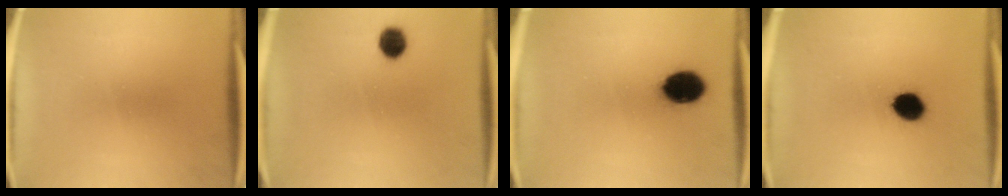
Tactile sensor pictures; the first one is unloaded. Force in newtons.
{"total": 4.8}
{"total": 10.0}
{"total": 8.6}